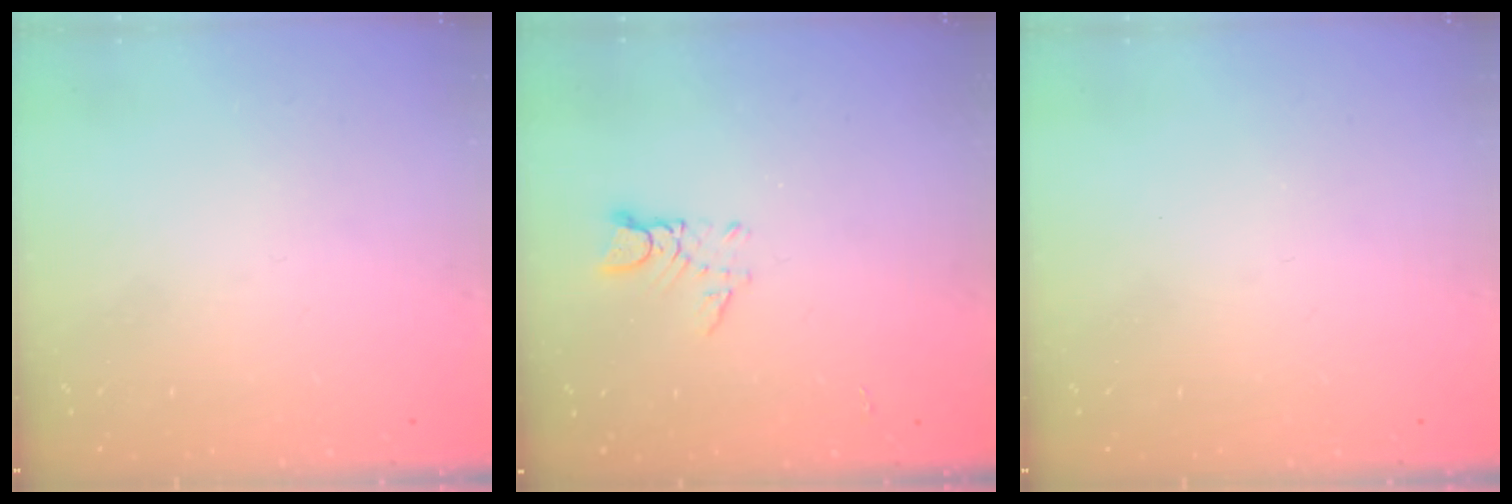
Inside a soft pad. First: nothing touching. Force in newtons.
{"total": 3.1, "press": 3.1, "slide": 0.3}
{"total": 0.0}